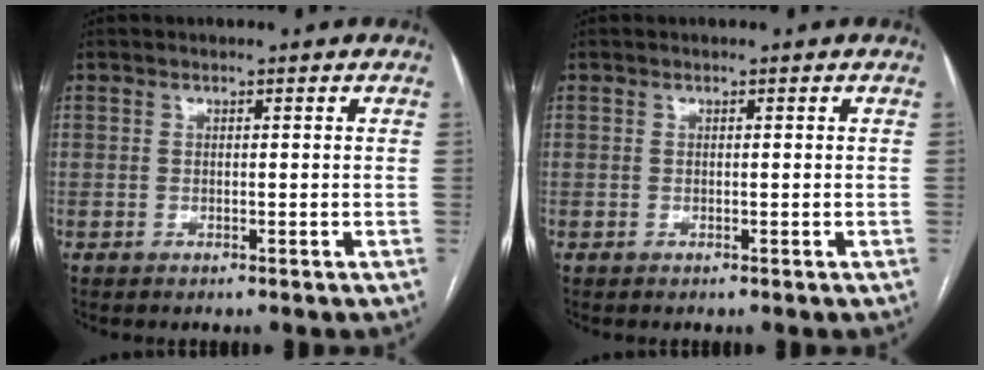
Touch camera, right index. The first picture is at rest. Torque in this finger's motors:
{"motor_torque": [0.00, 0.00, 0.00, 0.00]}